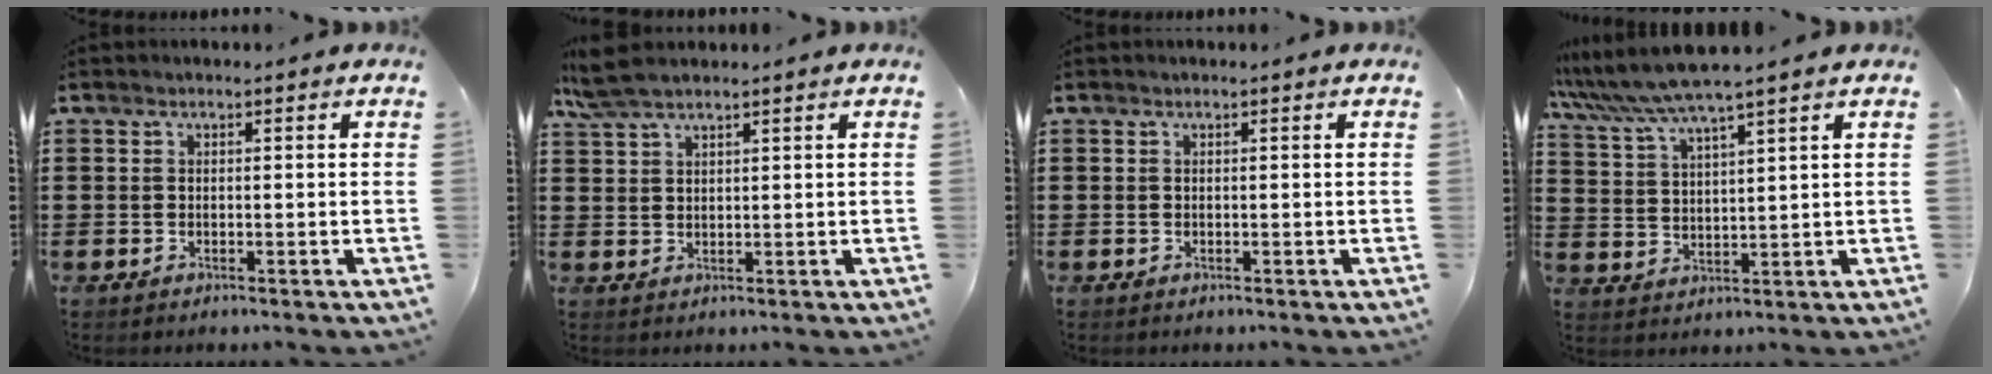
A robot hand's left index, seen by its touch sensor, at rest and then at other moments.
{"total": 4.5, "force": [3.6, 0.9, 2.6], "torque": [-0.067, -0.002, 0.064]}
{"total": 0.0}
{"total": 6.2, "force": [5.2, -0.2, 3.3], "torque": [-0.081, -0.022, 0.091]}